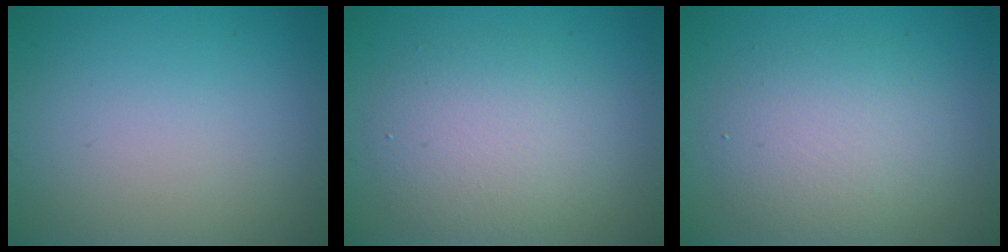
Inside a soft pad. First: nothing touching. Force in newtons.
{"total": 4.7, "press": 4.7, "slide": 0.4}
{"total": 4.3, "press": 4.3, "slide": 0.2}